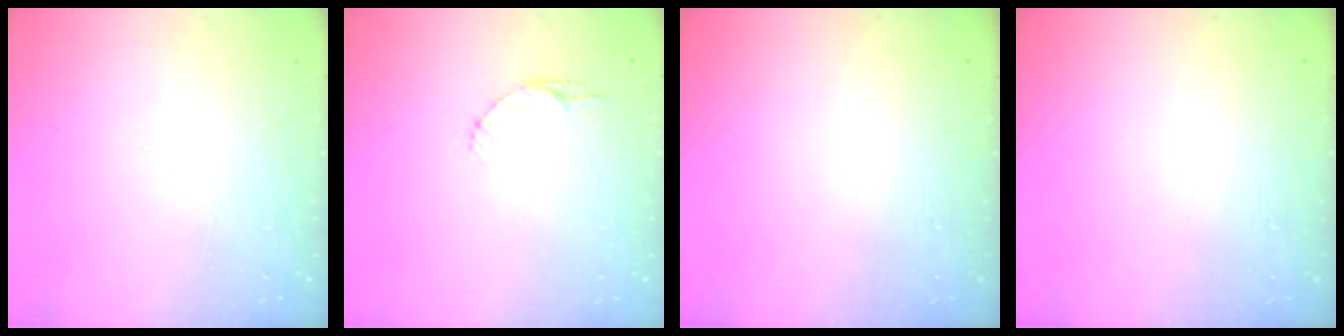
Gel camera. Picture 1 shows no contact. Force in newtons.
{"total": 3.3, "press": 3.3, "slide": 0.4}
{"total": 0.0}
{"total": 0.0}